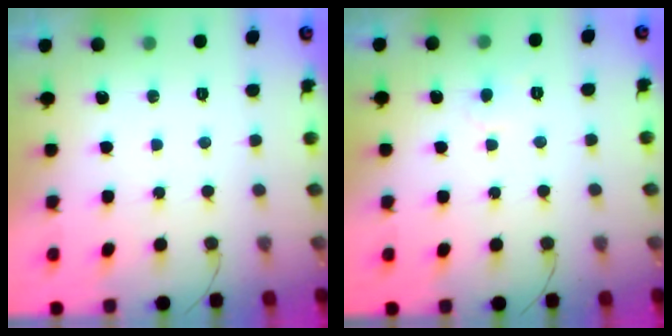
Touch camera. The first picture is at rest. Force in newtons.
{"total": 2.5, "press": 2.5, "slide": 0.2}